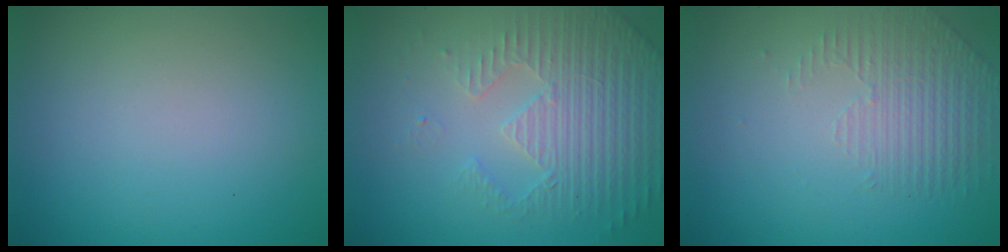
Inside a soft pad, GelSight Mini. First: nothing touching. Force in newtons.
{"total": 5.0, "press": 3.7, "slide": 3.4}
{"total": 1.5, "press": 0.9, "slide": 1.2}